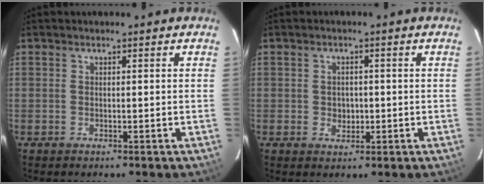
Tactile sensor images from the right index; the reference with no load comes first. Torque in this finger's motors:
{"motor_torque": [-0.02, 0.02, -0.02, 0.00]}